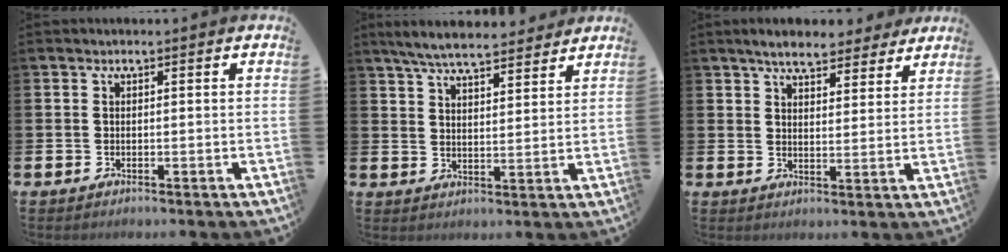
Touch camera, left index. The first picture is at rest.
{"total": 6.6, "force": [6.2, 1.1, 1.9], "torque": [-0.053, -0.026, 0.112]}
{"total": 6.0, "force": [5.5, 1.6, 1.7], "torque": [-0.028, -0.028, 0.094]}